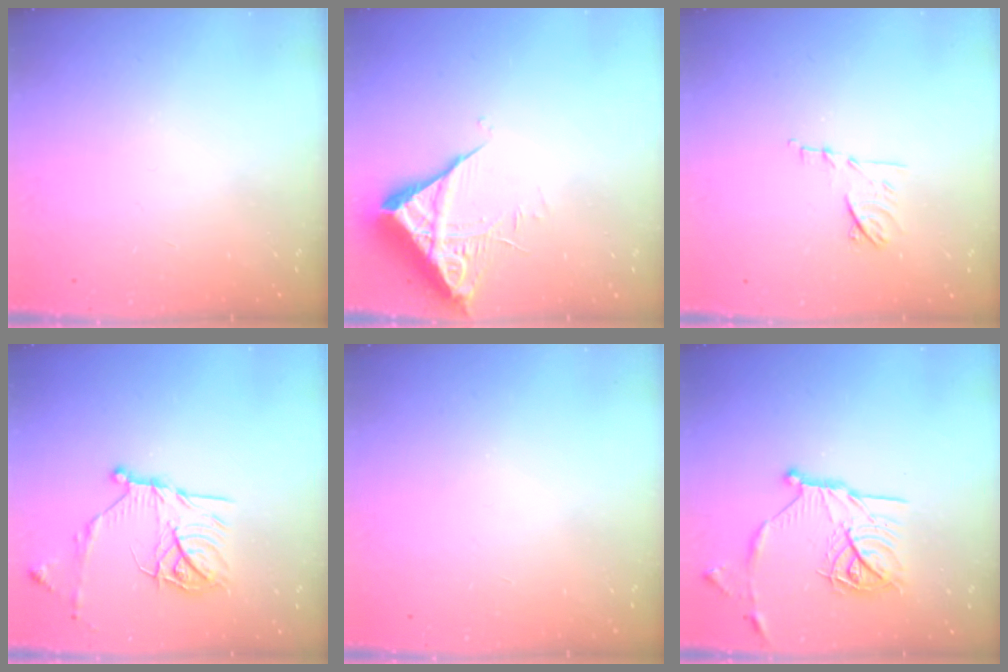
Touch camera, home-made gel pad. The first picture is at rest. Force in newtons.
{"total": 7.0, "press": 7.0, "slide": 0.6}
{"total": 8.2, "press": 8.2, "slide": 0.8}
{"total": 17.1, "press": 17.1, "slide": 1.1}
{"total": 0.0}
{"total": 17.6, "press": 17.6, "slide": 1.4}